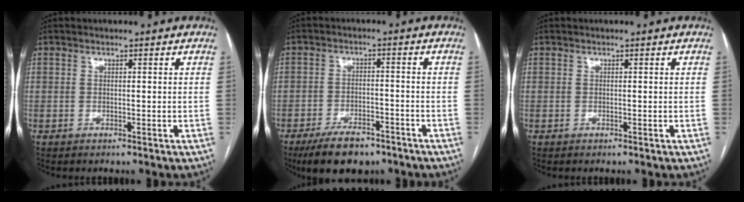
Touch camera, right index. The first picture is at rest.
{"total": 9.0, "force": [-6.7, 3.6, 4.7], "torque": [-0.078, -0.006, -0.111]}
{"total": 0.0}